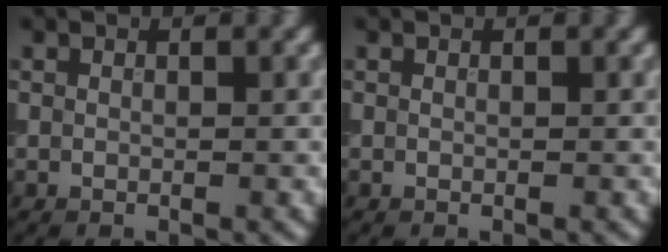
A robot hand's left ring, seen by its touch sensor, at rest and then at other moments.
{"total": 0.0}